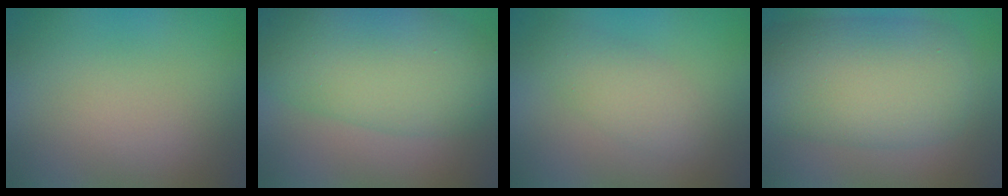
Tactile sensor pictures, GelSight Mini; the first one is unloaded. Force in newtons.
{"total": 10.0, "press": 10.0, "slide": 0.2}
{"total": 2.6, "press": 2.6, "slide": 0.1}
{"total": 10.0, "press": 9.9, "slide": 0.4}